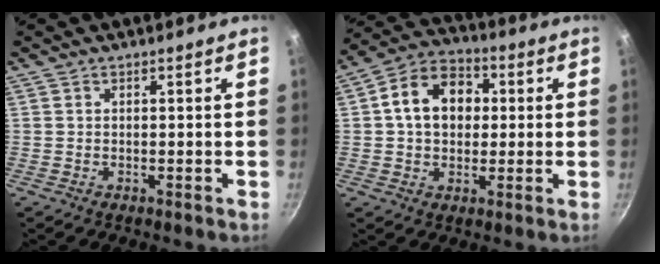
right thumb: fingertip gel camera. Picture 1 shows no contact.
{"total": 12.5, "force": [1.7, 9.4, 8.0], "torque": [-0.099, 0.022, 0.011]}